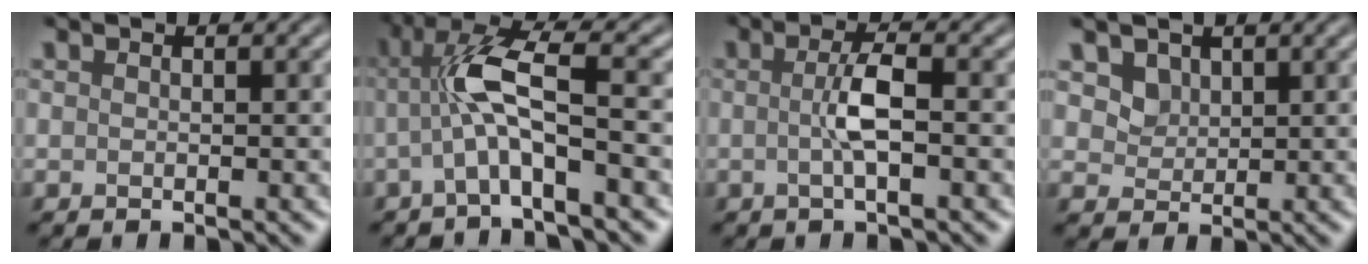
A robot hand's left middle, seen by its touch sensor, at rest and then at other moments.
{"total": 5.2, "force": [-1.2, 0.8, 5.0], "torque": [-0.107, 0.022, -0.028]}
{"total": 2.7, "force": [-0.3, 0.3, 2.7], "torque": [-0.057, 0.007, -0.008]}
{"total": 2.1, "force": [1.2, 1.5, 0.7], "torque": [-0.025, -0.016, 0.039]}